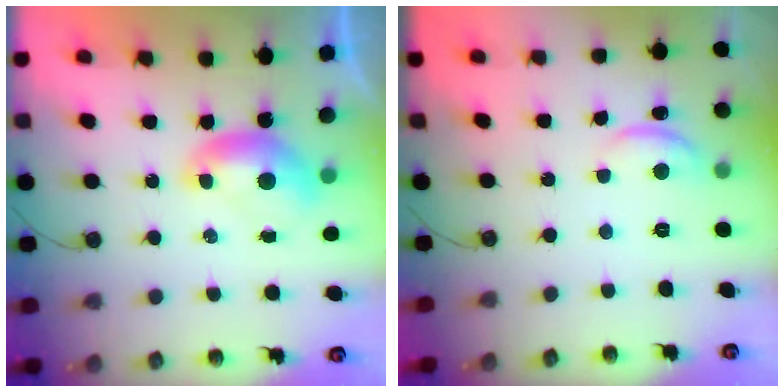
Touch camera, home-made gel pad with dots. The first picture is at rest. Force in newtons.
{"total": 3.3, "press": 3.2, "slide": 0.5}